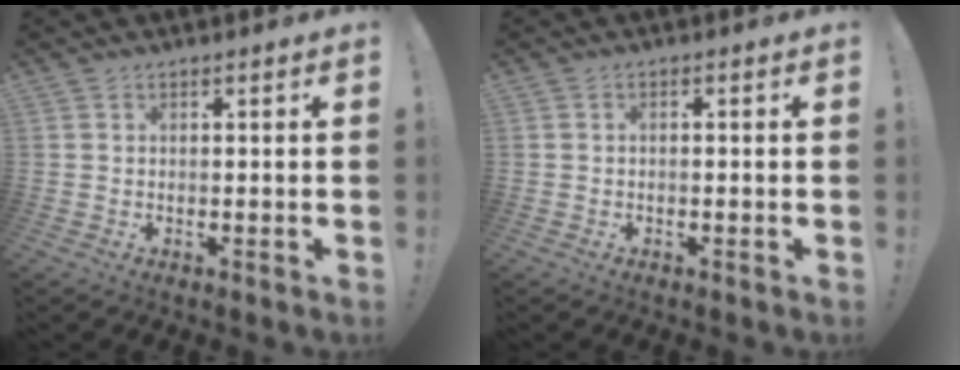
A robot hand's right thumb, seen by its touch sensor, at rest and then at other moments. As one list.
[{"total": 0.9, "force": [-0.7, 0.0, 0.6], "torque": [-0.016, 0.003, -0.011]}]